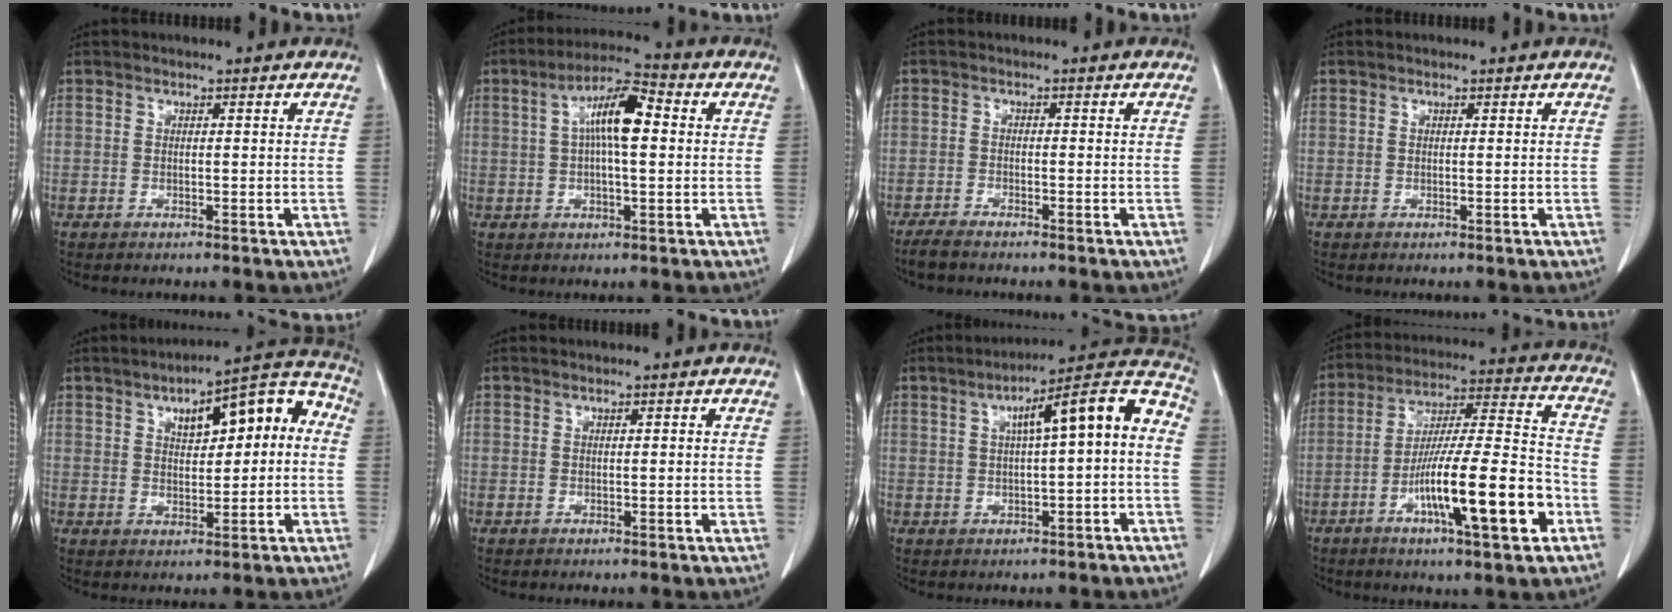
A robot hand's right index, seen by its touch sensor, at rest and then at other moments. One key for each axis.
{"total": 9.2, "fx": 1.6, "fy": 2.1, "fz": 8.8, "tx": -0.161, "ty": 0.024, "tz": 0.023}
{"total": 2.8, "fx": -2.5, "fy": 0.4, "fz": 1.3, "tx": -0.025, "ty": -0.006, "tz": -0.044}
{"total": 0.0}
{"total": 12.4, "fx": 2.5, "fy": 4.8, "fz": 11.1, "tx": -0.142, "ty": 0.047, "tz": 0.036}
{"total": 0.7, "fx": 0.2, "fy": 0.2, "fz": 0.6, "tx": -0.011, "ty": 0.002, "tz": 0.002}
{"total": 11.5, "fx": 1.4, "fy": 1.7, "fz": 11.3, "tx": -0.156, "ty": 0.043, "tz": 0.015}
{"total": 17.6, "fx": -6.9, "fy": 1.5, "fz": 16.2, "tx": -0.278, "ty": -0.003, "tz": -0.112}